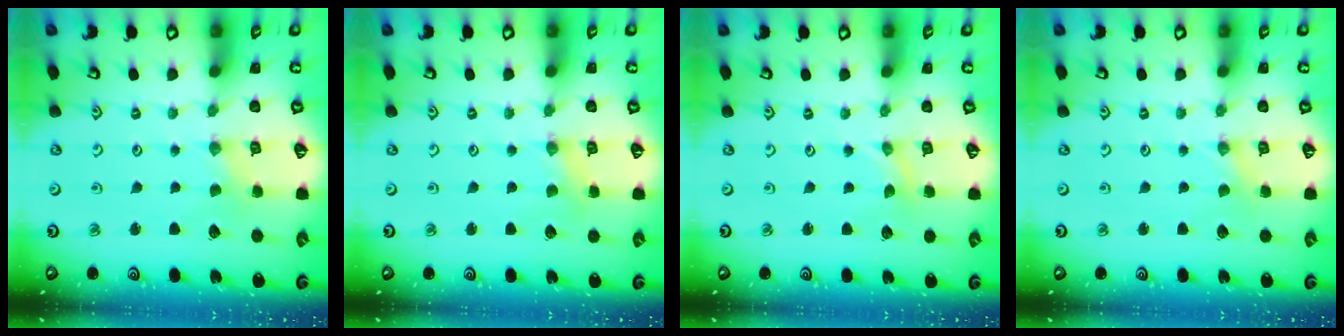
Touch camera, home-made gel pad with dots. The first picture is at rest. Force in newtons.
{"total": 1.1, "press": 1.1, "slide": 0.2}
{"total": 0.0}
{"total": 0.0}